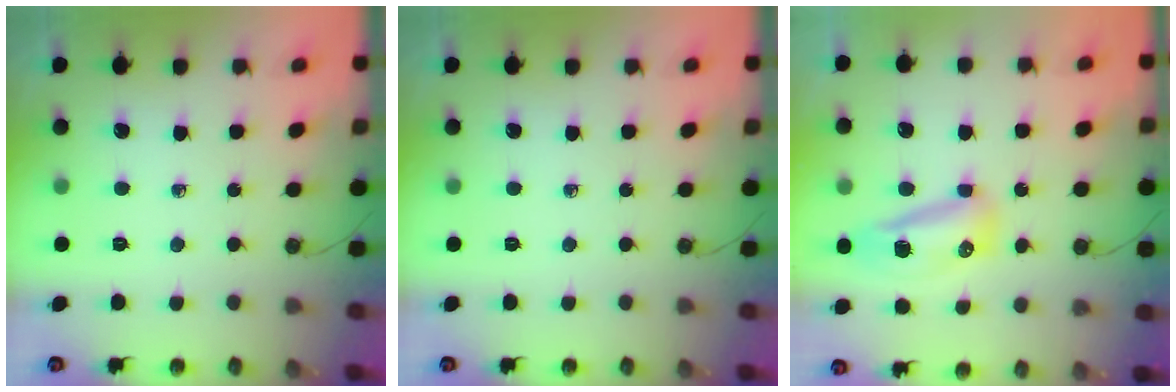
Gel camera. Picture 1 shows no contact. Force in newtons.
{"total": 0.0}
{"total": 11.0, "press": 9.8, "slide": 5.0}